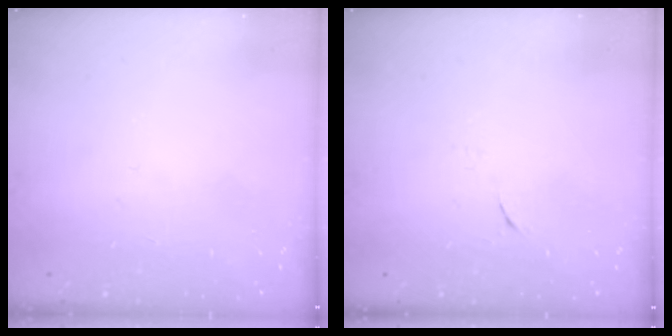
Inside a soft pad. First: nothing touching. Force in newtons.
{"total": 4.5, "press": 4.4, "slide": 0.9}